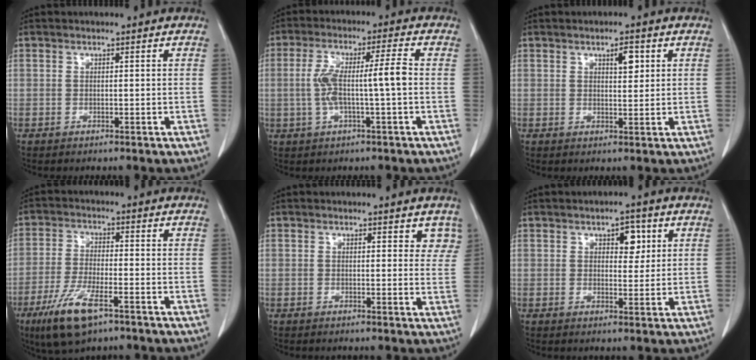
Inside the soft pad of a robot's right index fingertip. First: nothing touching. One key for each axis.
{"total": 7.9, "fx": -0.5, "fy": 0.4, "fz": 7.8, "tx": -0.157, "ty": 0.020, "tz": -0.009}
{"total": 2.8, "fx": 1.3, "fy": 0.9, "fz": 2.3, "tx": -0.038, "ty": -0.003, "tz": 0.021}
{"total": 9.3, "fx": -5.3, "fy": 2.2, "fz": 7.3, "tx": -0.154, "ty": -0.021, "tz": -0.093}
{"total": 3.7, "fx": 2.8, "fy": 1.9, "fz": 1.5, "tx": 0.006, "ty": -0.007, "tz": 0.021}
{"total": 3.9, "fx": 1.7, "fy": 2.0, "fz": 2.8, "tx": -0.036, "ty": 0.004, "tz": 0.024}